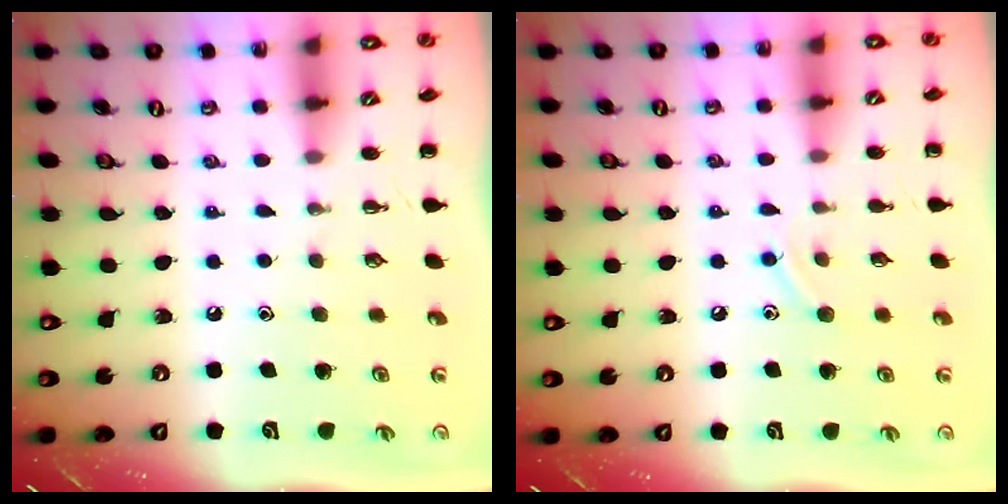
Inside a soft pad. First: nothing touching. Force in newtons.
{"total": 8.3, "press": 8.1, "slide": 1.8}